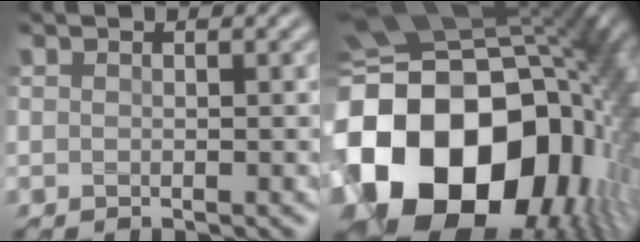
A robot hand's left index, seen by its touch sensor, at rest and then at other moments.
{"total": 19.9, "force": [-5.0, 14.4, 12.9], "torque": [-0.270, -0.014, -0.090]}